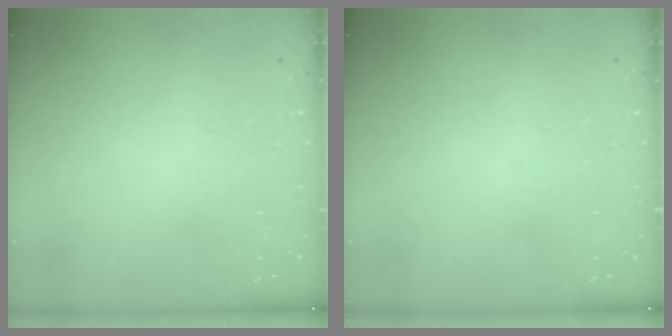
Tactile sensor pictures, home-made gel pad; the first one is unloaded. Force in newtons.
{"total": 0.0}